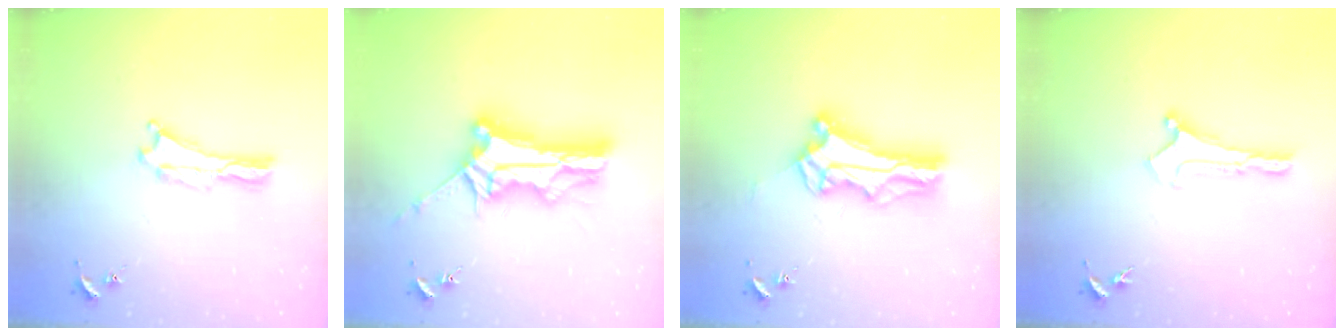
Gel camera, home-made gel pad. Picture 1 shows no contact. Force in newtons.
{"total": 11.4, "press": 11.3, "slide": 1.0}
{"total": 10.8, "press": 10.8, "slide": 0.8}
{"total": 0.0}